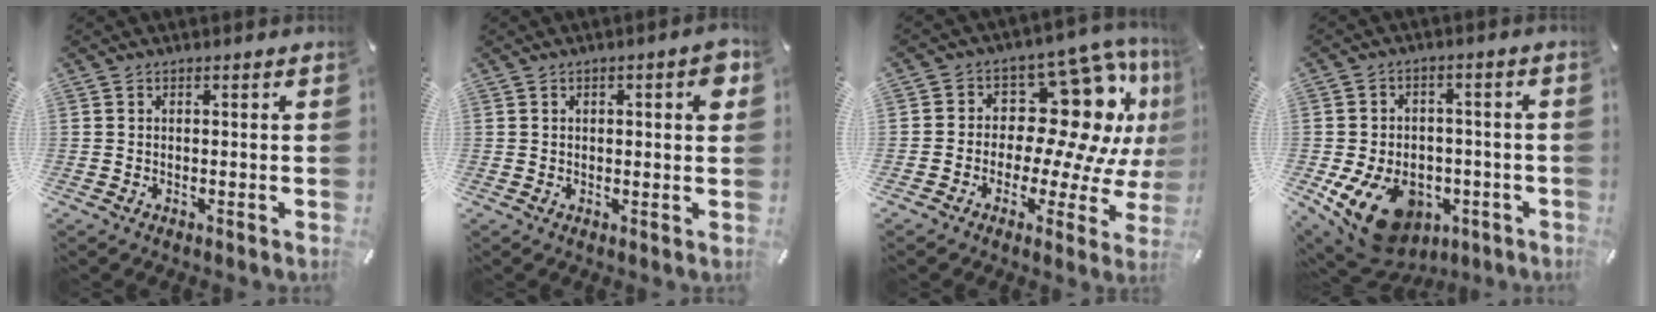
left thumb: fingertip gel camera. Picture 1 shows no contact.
{"total": 4.3, "force": [1.1, 1.6, 3.9], "torque": [-0.050, 0.000, 0.011]}
{"total": 19.6, "force": [6.5, 11.4, 14.6], "torque": [-0.199, -0.058, 0.111]}
{"total": 15.1, "force": [-6.6, 10.4, 8.7], "torque": [-0.159, 0.039, -0.104]}